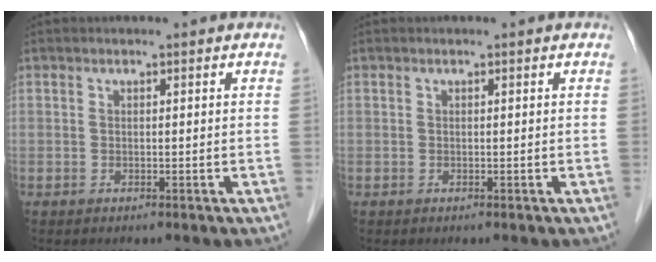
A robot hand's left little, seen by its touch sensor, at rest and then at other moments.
{"total": 0.0}